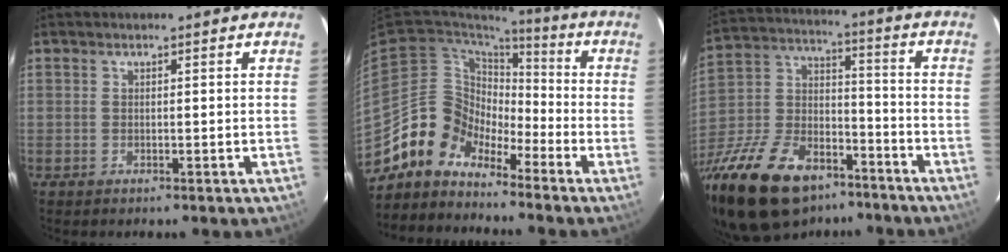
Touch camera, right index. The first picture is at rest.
{"total": 10.2, "force": [-7.6, 6.7, 0.9], "torque": [-0.025, 0.043, -0.160]}
{"total": 29.1, "force": [-19.3, 15.2, 15.6], "torque": [-0.349, 0.001, -0.308]}